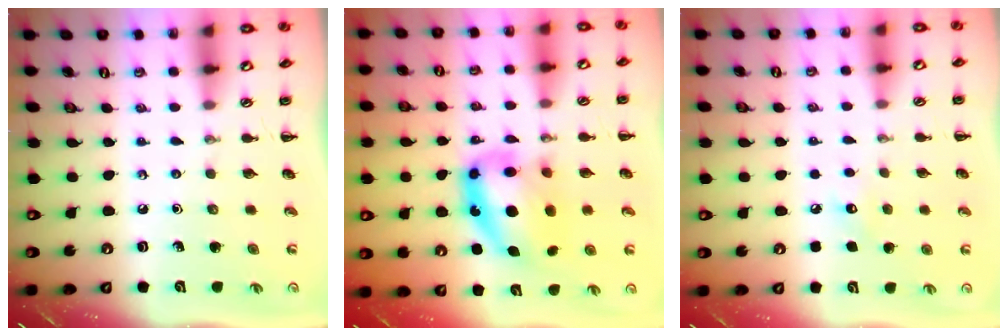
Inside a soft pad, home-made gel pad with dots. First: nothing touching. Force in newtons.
{"total": 13.9, "press": 13.5, "slide": 3.3}
{"total": 5.1, "press": 4.9, "slide": 1.3}